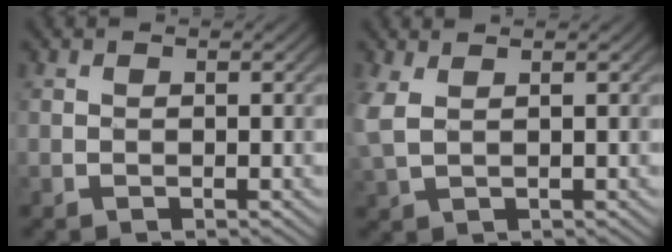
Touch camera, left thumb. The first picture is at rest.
{"total": 4.3, "force": [1.3, 2.5, 3.3], "torque": [-0.112, 0.004, 0.030]}